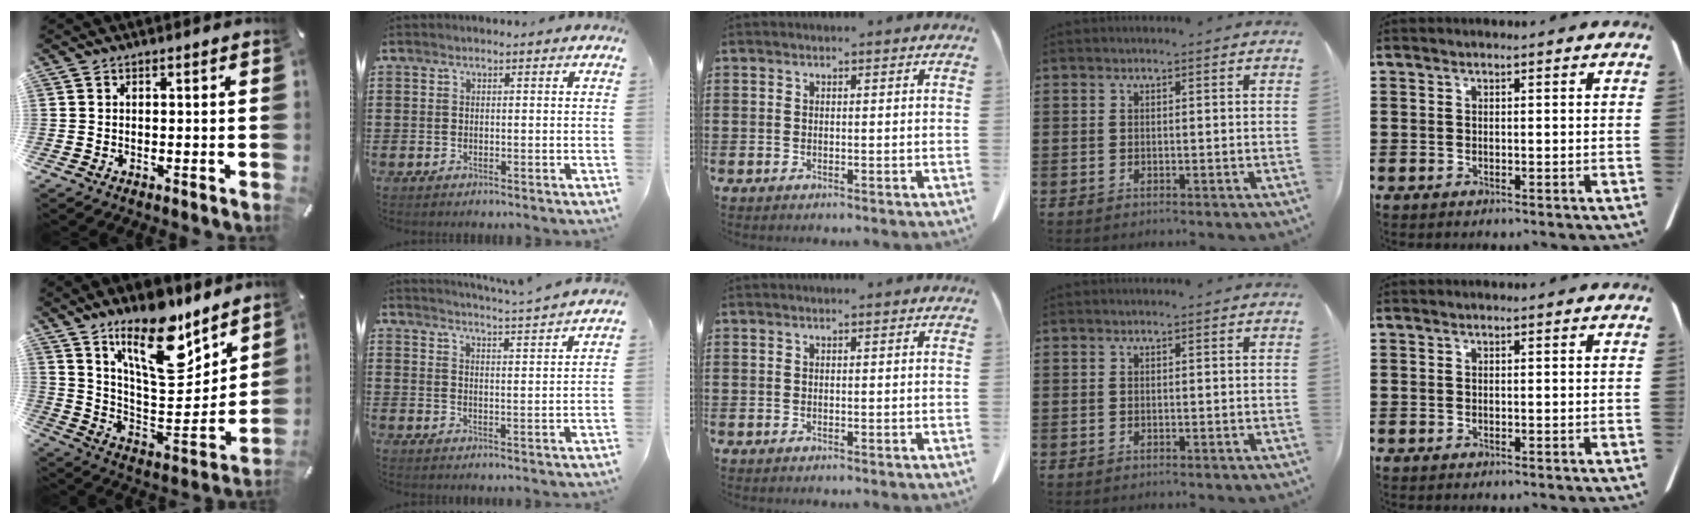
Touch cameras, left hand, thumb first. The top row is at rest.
{"thumb": {"total": 20.6, "force": [13.7, 8.7, 12.6], "torque": [-0.198, -0.090, 0.233]}, "index": {"total": 3.8, "force": [3.6, -1.0, 0.6], "torque": [-0.026, -0.028, 0.060]}}